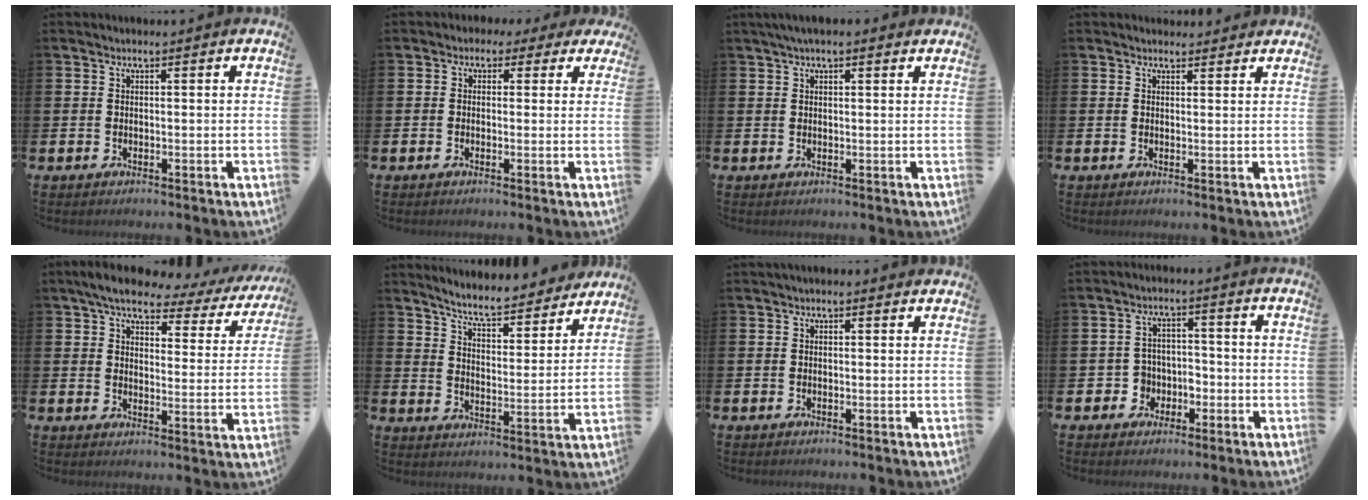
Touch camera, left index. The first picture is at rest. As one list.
[{"total": 1.5, "force": [0.0, 1.5, 0.3], "torque": [-0.010, 0.006, -0.004]}, {"total": 2.3, "force": [1.7, 0.6, 1.4], "torque": [-0.022, 0.002, 0.028]}, {"total": 1.6, "force": [1.5, 0.6, 0.0], "torque": [0.008, -0.003, 0.026]}, {"total": 5.3, "force": [4.3, 1.8, 2.7], "torque": [-0.060, -0.028, 0.063]}, {"total": 6.9, "force": [6.6, 0.8, 1.8], "torque": [-0.061, -0.052, 0.111]}, {"total": 0.6, "force": [0.4, 0.2, 0.4], "torque": [0.001, 0.001, 0.004]}, {"total": 3.8, "force": [-1.6, 3.4, 0.4], "torque": [-0.030, 0.007, -0.035]}]